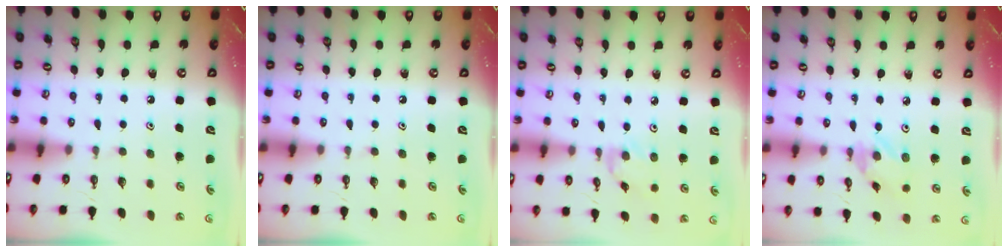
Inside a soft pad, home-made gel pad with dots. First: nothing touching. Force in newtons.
{"total": 0.0}
{"total": 2.0, "press": 2.0, "slide": 0.3}
{"total": 2.1, "press": 2.1, "slide": 0.1}